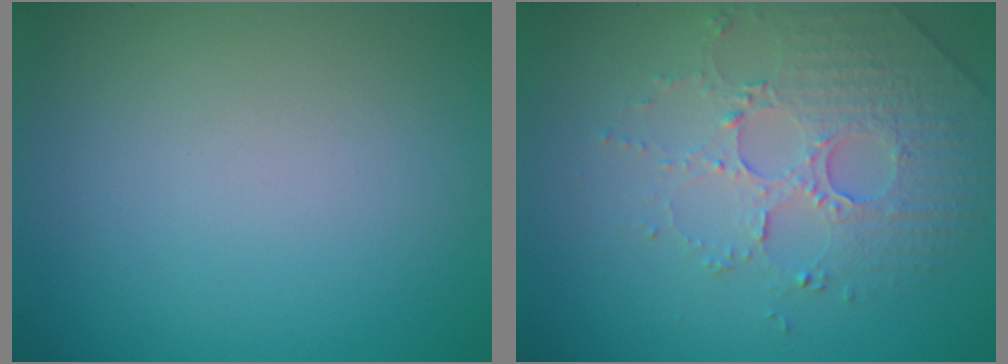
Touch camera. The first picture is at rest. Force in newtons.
{"total": 5.1, "press": 3.5, "slide": 3.7}